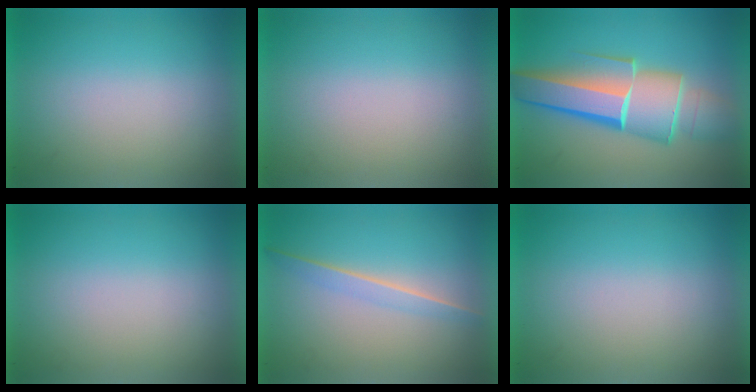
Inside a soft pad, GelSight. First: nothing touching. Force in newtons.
{"total": 0.0}
{"total": 8.1}
{"total": 0.0}
{"total": 1.3}
{"total": 0.0}